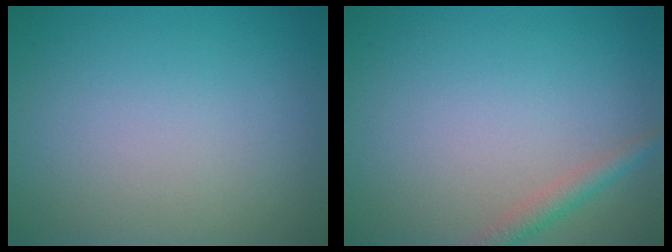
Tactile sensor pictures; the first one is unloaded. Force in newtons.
{"total": 1.8, "press": 1.8, "slide": 0.1}